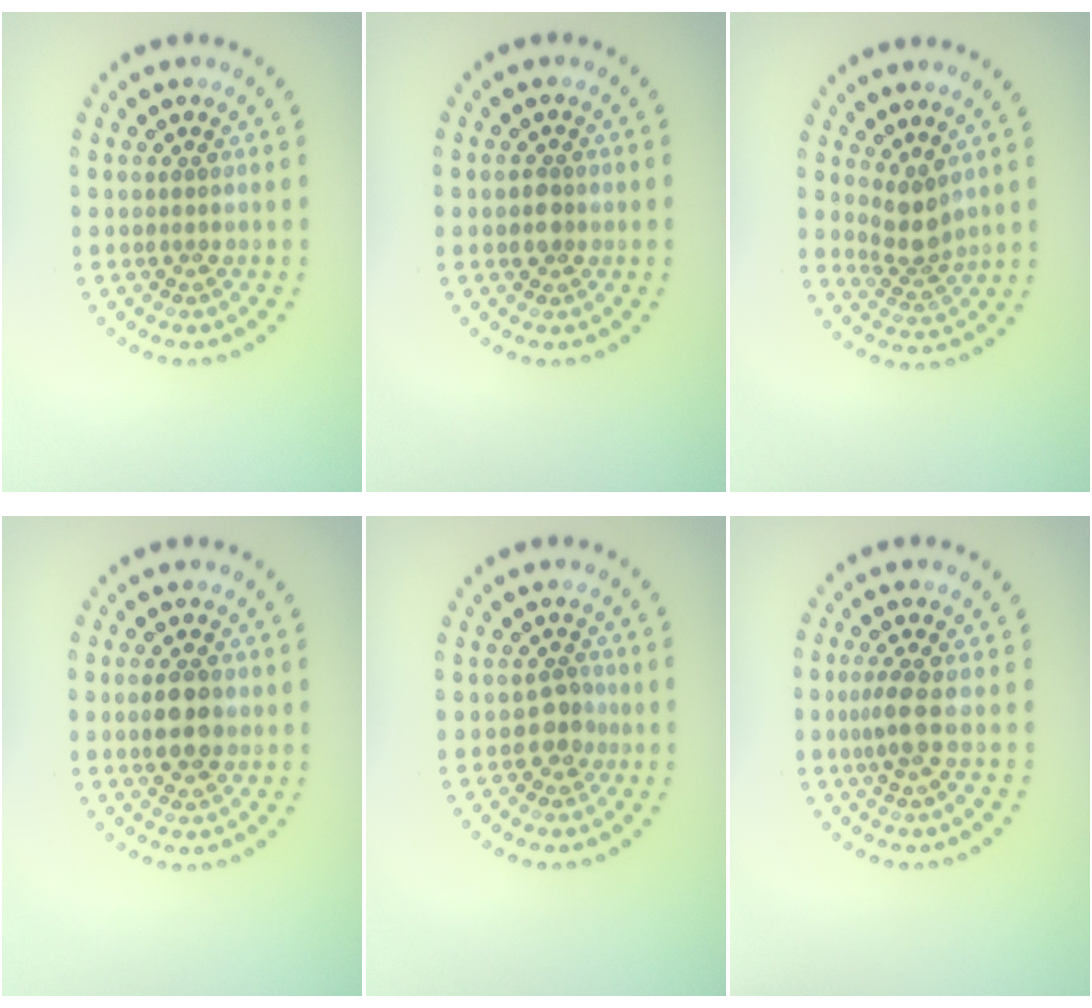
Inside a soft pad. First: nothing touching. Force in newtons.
{"total": 1.6, "press": 1.5, "slide": 0.5}
{"total": 2.8, "press": 2.1, "slide": 1.8}
{"total": 3.3, "press": 3.3, "slide": 0.1}
{"total": 1.8, "press": 1.5, "slide": 1.0}
{"total": 2.1, "press": 1.7, "slide": 1.2}